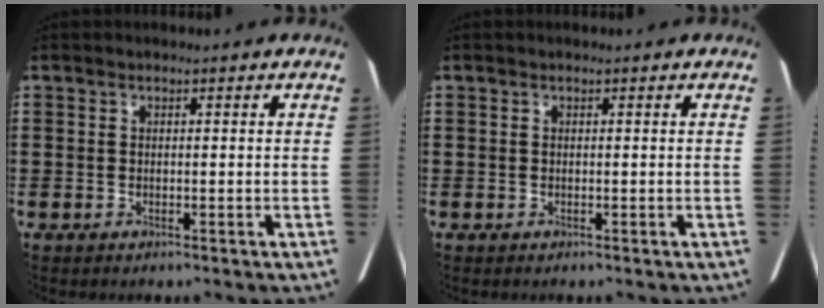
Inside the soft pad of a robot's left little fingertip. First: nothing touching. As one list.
[{"total": 0.0}]